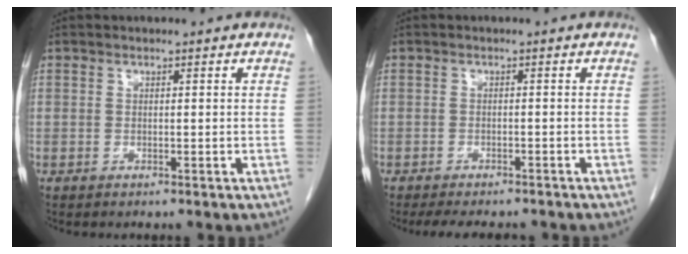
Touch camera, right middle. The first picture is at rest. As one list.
[{"total": 7.4, "force": [-6.4, 2.3, 2.9], "torque": [-0.040, -0.006, -0.085]}]